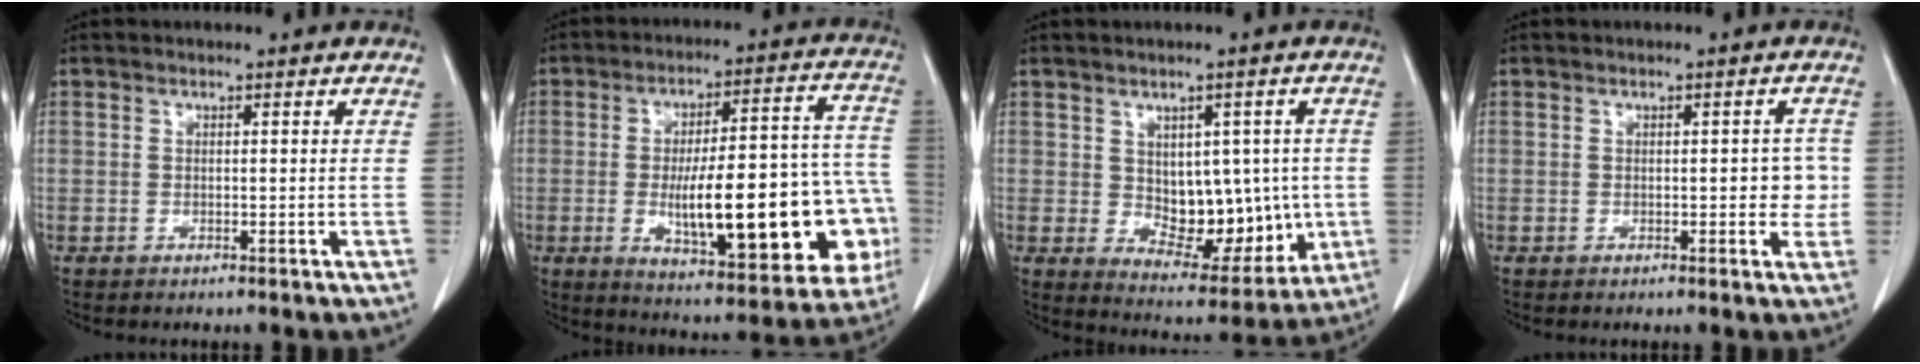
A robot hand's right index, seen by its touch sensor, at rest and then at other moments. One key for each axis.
{"total": 25.3, "fx": -5.1, "fy": 6.6, "fz": 23.8, "tx": -0.278, "ty": 0.026, "tz": -0.053}
{"total": 11.3, "fx": -0.1, "fy": 6.8, "fz": 9.0, "tx": -0.112, "ty": 0.007, "tz": 0.026}
{"total": 3.2, "fx": -0.1, "fy": 1.7, "fz": 2.8, "tx": -0.024, "ty": 0.014, "tz": 0.000}